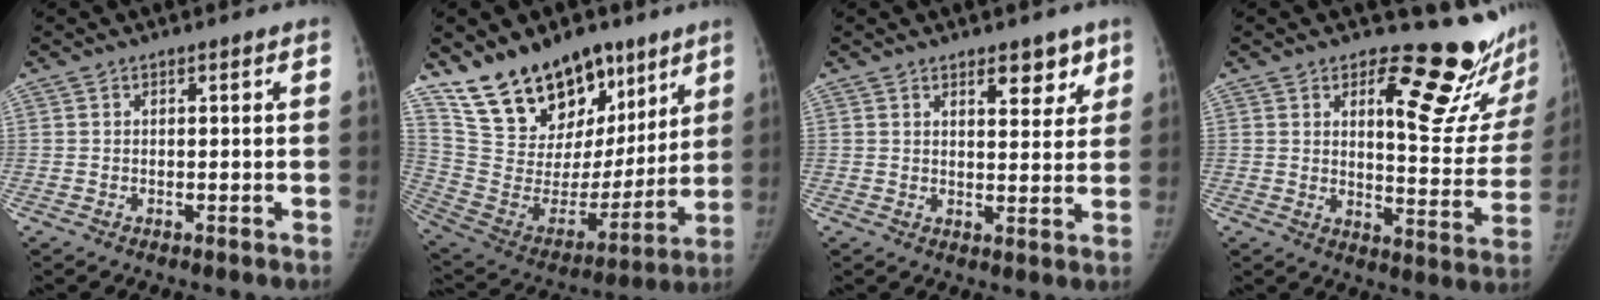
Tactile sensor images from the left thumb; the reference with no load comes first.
{"total": 23.8, "force": [16.1, 13.4, 11.3], "torque": [-0.141, -0.065, 0.284]}
{"total": 5.6, "force": [3.6, 2.6, 3.5], "torque": [-0.018, -0.022, 0.048]}
{"total": 17.4, "force": [12.8, 5.8, 10.3], "torque": [-0.079, -0.124, 0.161]}